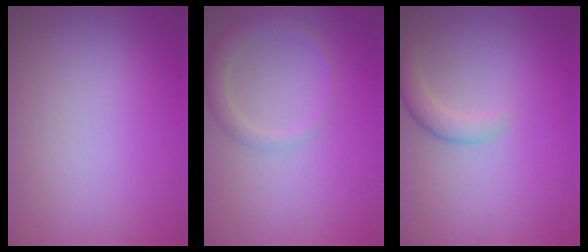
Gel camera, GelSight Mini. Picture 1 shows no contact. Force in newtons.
{"total": 2.3, "press": 2.3, "slide": 0.2}
{"total": 1.9, "press": 1.9, "slide": 0.2}